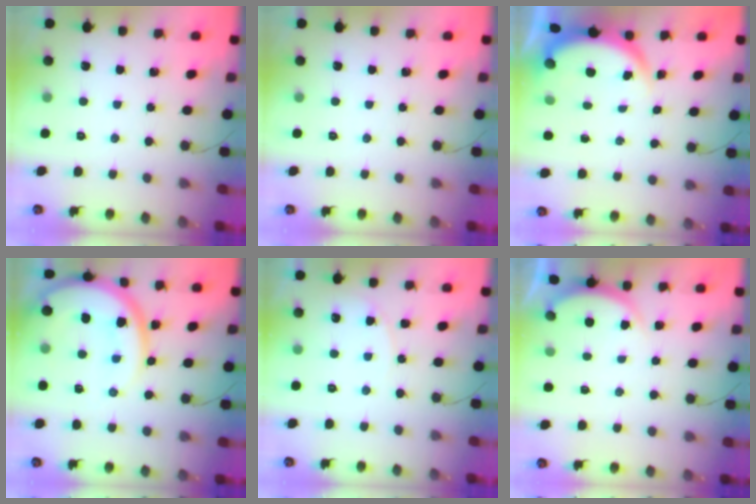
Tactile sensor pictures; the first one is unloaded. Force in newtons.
{"total": 0.0}
{"total": 3.8, "press": 3.8, "slide": 0.1}
{"total": 15.2, "press": 15.1, "slide": 1.8}
{"total": 5.1, "press": 5.1, "slide": 0.3}
{"total": 2.1, "press": 2.0, "slide": 0.5}